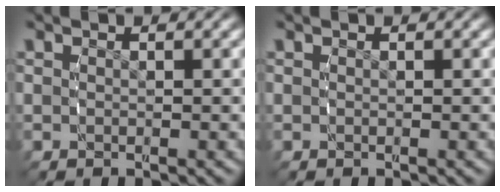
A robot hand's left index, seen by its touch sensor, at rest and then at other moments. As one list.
[{"total": 0.0}]